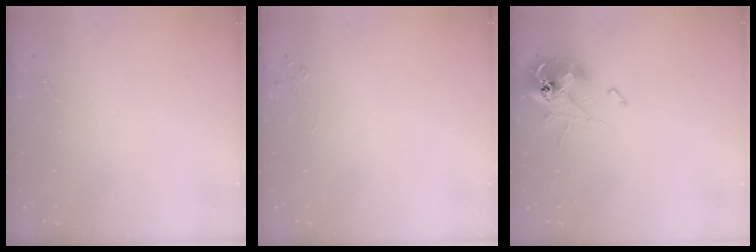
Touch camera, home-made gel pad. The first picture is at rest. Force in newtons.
{"total": 2.7, "press": 2.7, "slide": 0.3}
{"total": 12.7, "press": 12.6, "slide": 1.5}